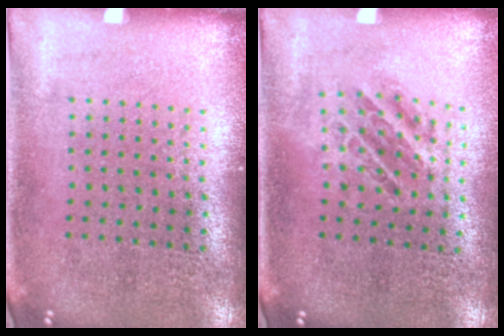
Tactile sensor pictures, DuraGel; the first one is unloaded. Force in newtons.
{"total": 1.0, "press": 1.0, "slide": 0.2}